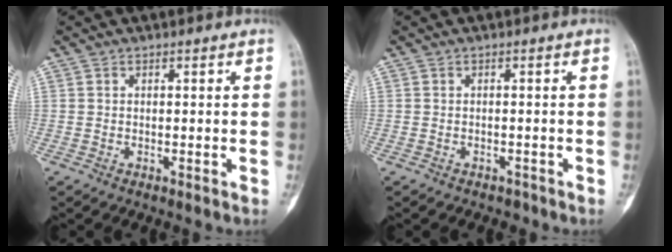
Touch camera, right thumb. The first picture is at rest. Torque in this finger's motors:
{"motor_torque": [0.52, 0.05, -0.12, -0.10, -0.02]}